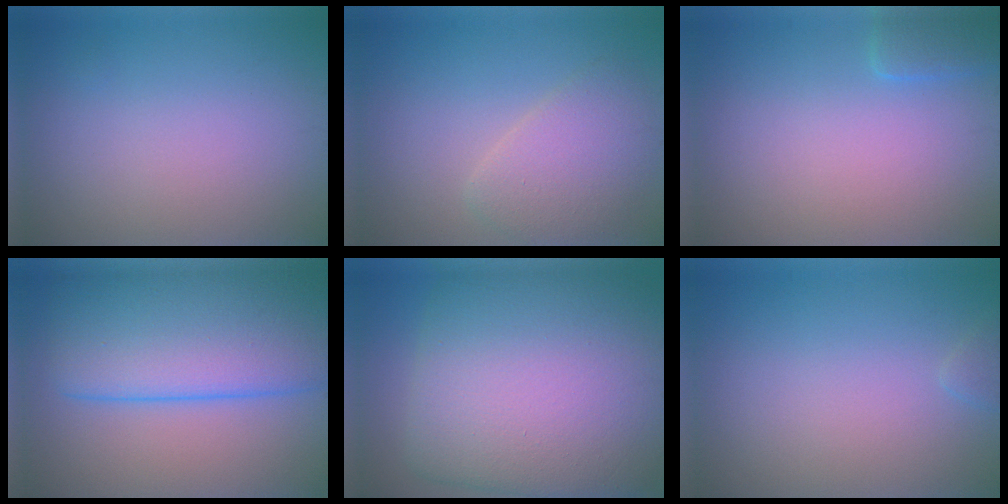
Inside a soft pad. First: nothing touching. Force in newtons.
{"total": 3.9, "press": 3.8, "slide": 0.2}
{"total": 1.7, "press": 1.7, "slide": 0.1}
{"total": 12.0, "press": 12.0, "slide": 0.5}
{"total": 16.4, "press": 16.4, "slide": 0.5}
{"total": 0.7, "press": 0.7, "slide": 0.1}